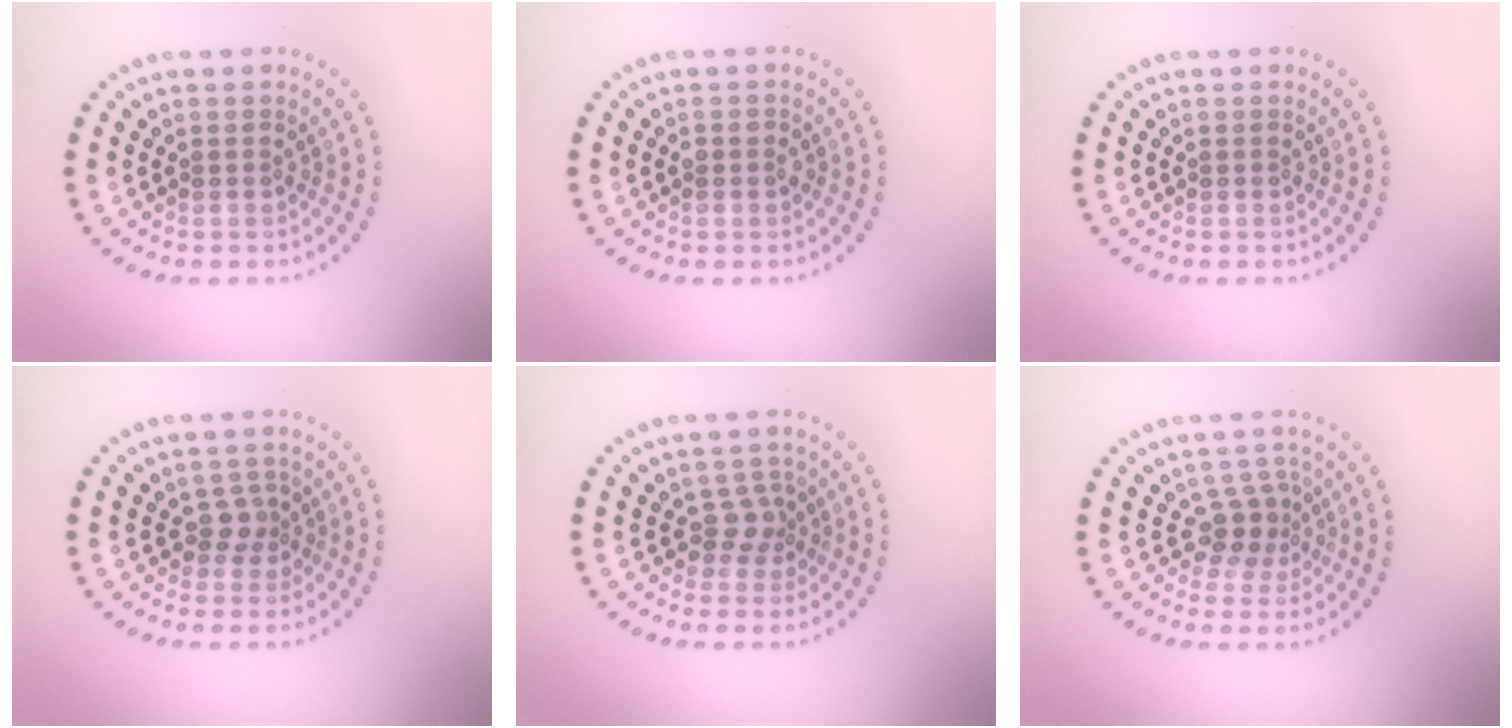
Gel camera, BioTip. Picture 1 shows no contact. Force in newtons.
{"total": 1.1, "press": 1.1, "slide": 0.2}
{"total": 0.0}
{"total": 1.8, "press": 1.4, "slide": 1.2}
{"total": 2.0, "press": 1.3, "slide": 1.5}
{"total": 2.4, "press": 1.7, "slide": 1.7}